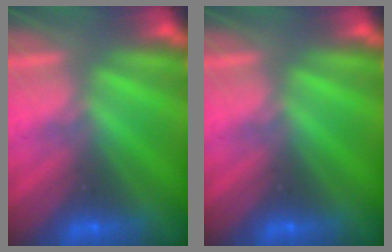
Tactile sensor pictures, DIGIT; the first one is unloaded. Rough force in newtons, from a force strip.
{"total": 0.0}